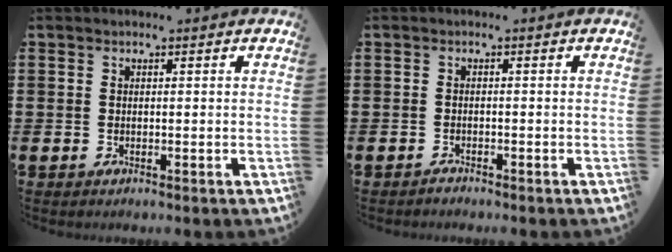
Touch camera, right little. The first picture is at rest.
{"total": 0.7, "force": [-0.7, 0.1, 0.0], "torque": [-0.001, -0.003, -0.013]}